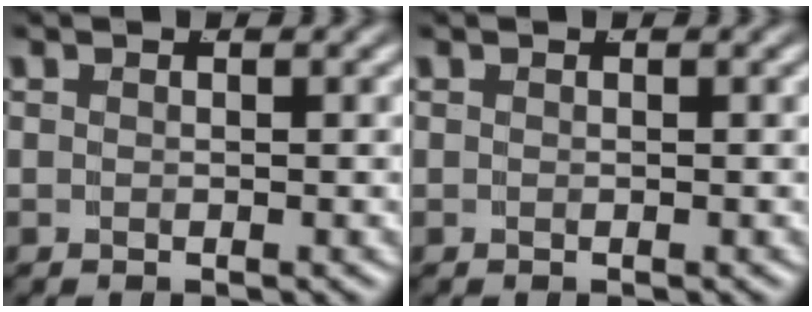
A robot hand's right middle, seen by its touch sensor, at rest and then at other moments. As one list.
[{"total": 0.0}]